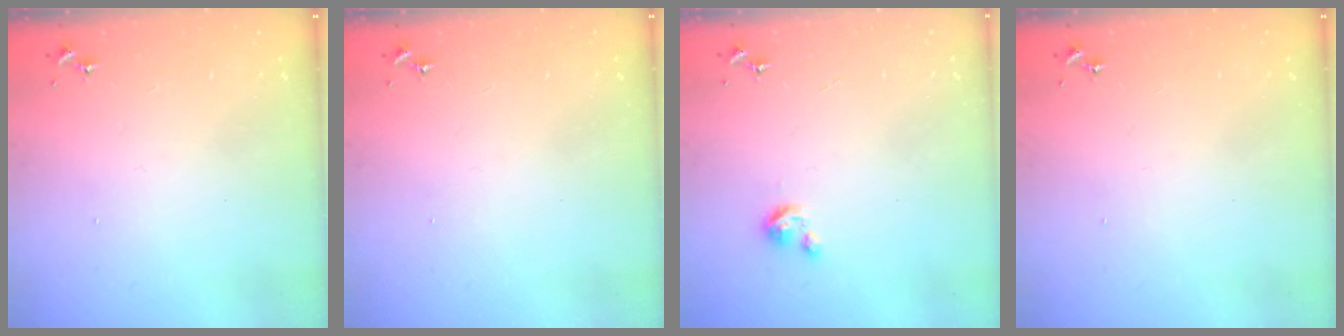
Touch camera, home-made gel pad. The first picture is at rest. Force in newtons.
{"total": 0.0}
{"total": 3.2, "press": 3.2, "slide": 0.3}
{"total": 0.0}